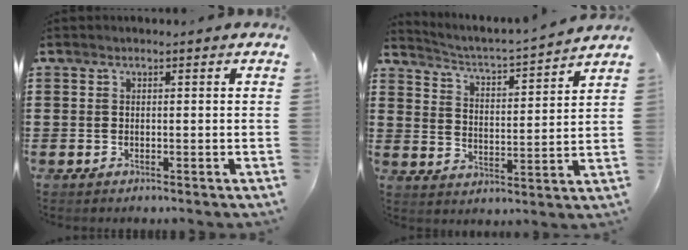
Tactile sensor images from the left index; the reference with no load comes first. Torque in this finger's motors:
{"motor_torque": [1.08, -1.06, 0.06, 0.00]}